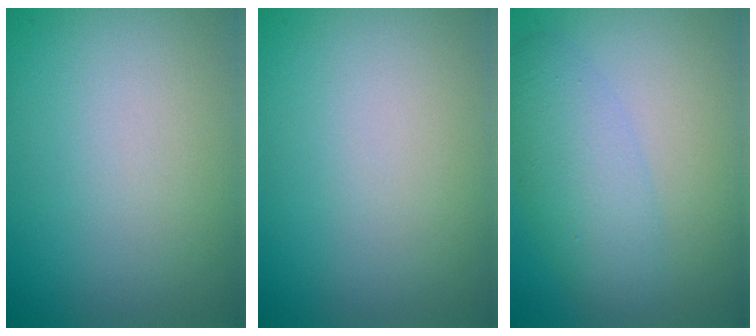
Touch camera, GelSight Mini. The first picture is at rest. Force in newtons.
{"total": 0.0}
{"total": 4.0, "press": 4.0, "slide": 0.1}